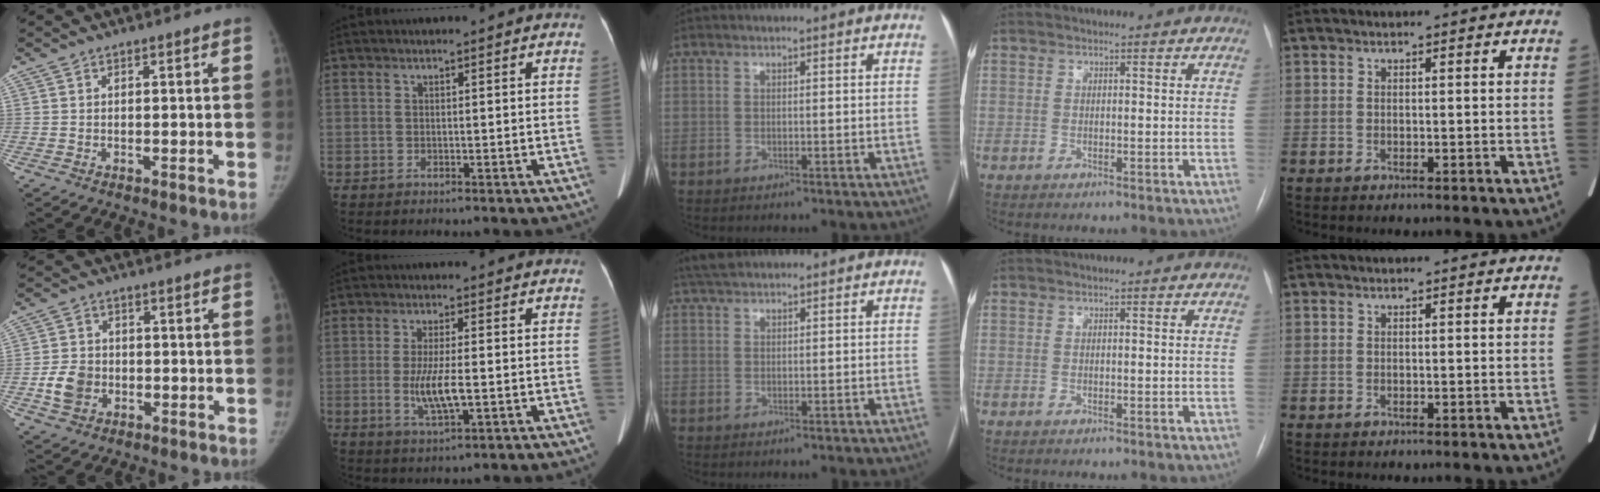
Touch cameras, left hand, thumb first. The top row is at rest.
{"thumb": {"total": 6.6, "force": [-1.6, 5.4, 3.4], "torque": [-0.051, 0.008, -0.028]}, "index": {"total": 5.9, "force": [-1.0, 1.0, 5.7], "torque": [-0.119, -0.012, -0.017]}, "middle": {"total": 3.2, "force": [2.8, 0.9, 1.3], "torque": [-0.029, 0.022, 0.054]}}